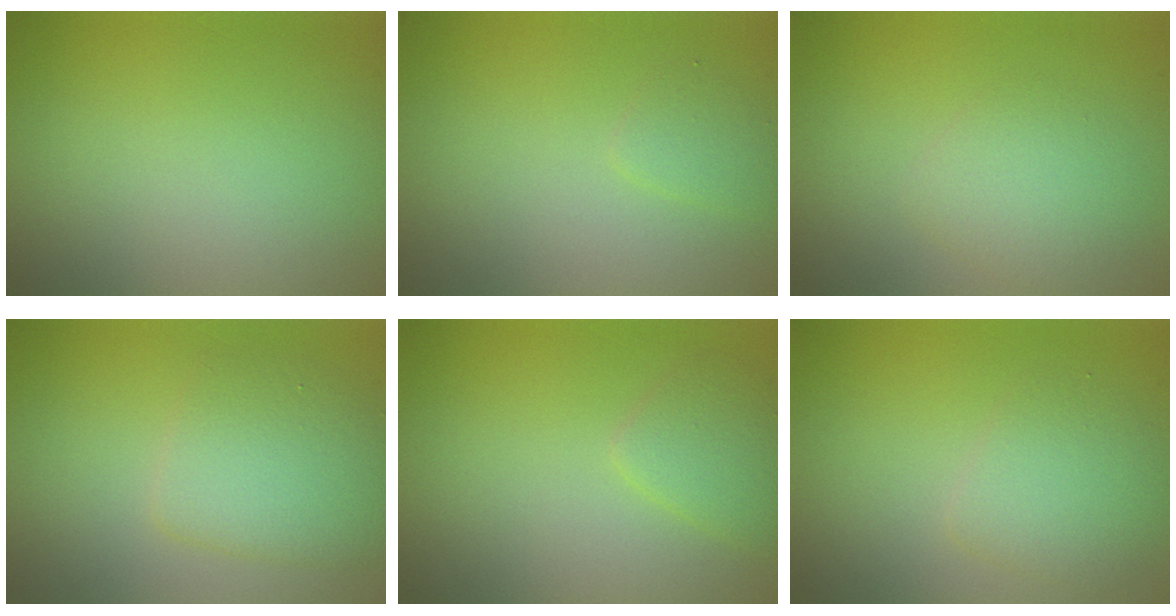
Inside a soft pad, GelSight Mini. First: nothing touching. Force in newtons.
{"total": 1.2, "press": 1.2, "slide": 0.0}
{"total": 2.3, "press": 2.3, "slide": 0.1}
{"total": 4.0, "press": 4.0, "slide": 0.2}
{"total": 2.3, "press": 2.3, "slide": 0.1}
{"total": 2.7, "press": 2.7, "slide": 0.1}